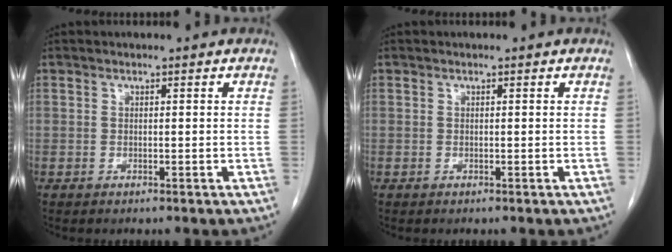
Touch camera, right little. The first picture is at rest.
{"total": 0.0}